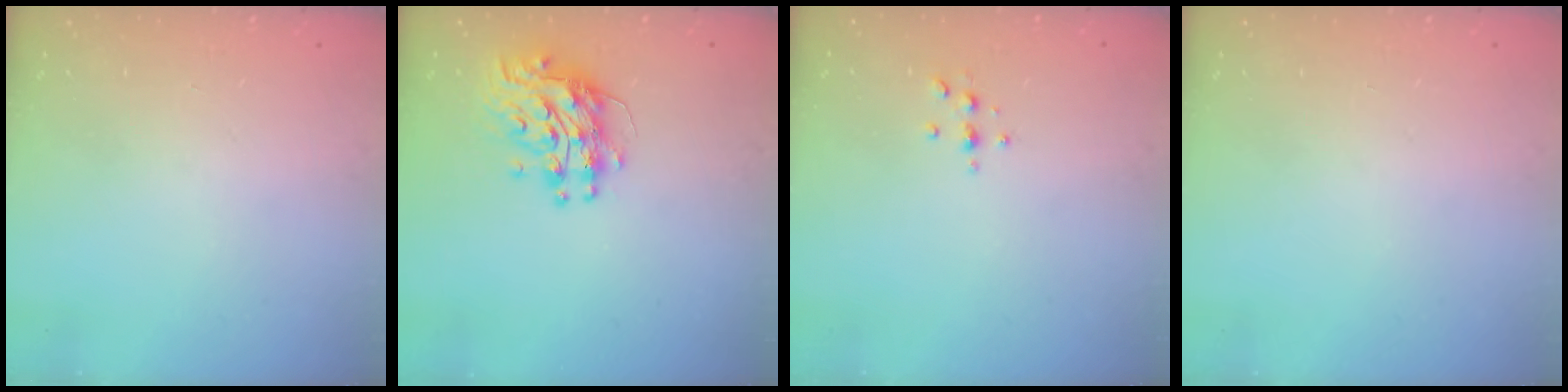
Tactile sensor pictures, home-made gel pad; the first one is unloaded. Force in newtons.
{"total": 11.5, "press": 11.5, "slide": 1.0}
{"total": 3.9, "press": 3.9, "slide": 0.6}
{"total": 0.0}